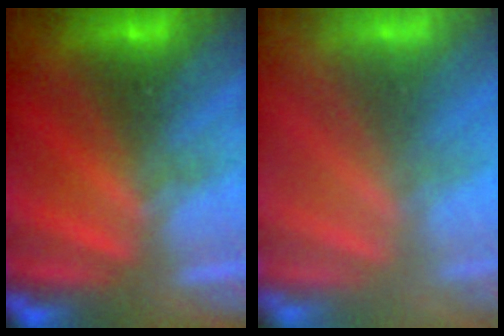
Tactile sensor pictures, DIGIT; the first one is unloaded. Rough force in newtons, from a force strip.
{"total": 8.1}